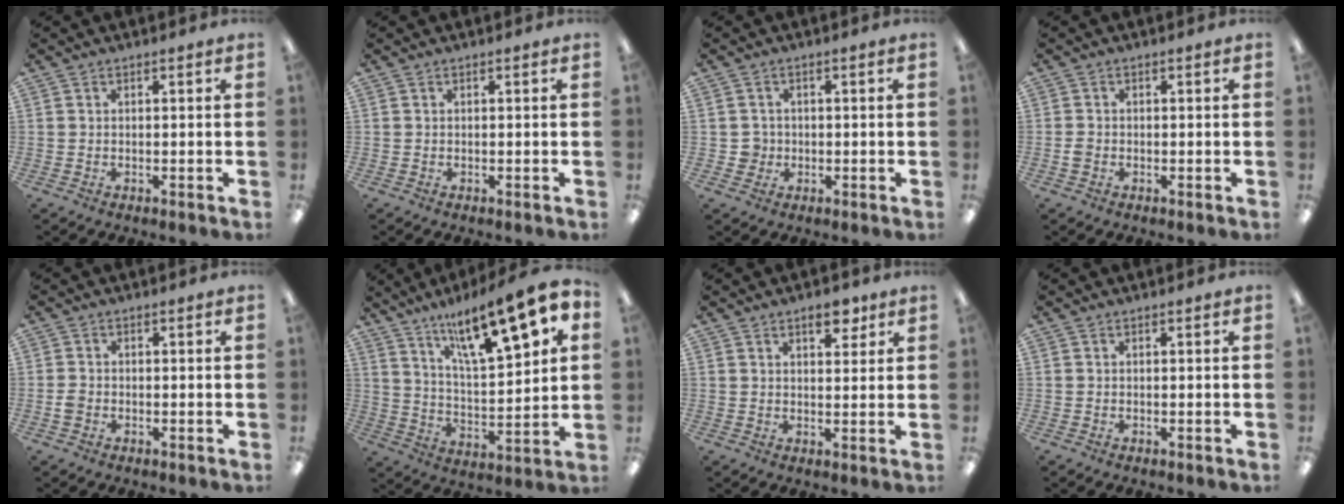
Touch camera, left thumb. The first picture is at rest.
{"total": 0.0}
{"total": 2.8, "force": [-0.3, 2.8, 0.4], "torque": [-0.010, 0.004, -0.009]}
{"total": 1.4, "force": [-0.5, 1.1, 0.7], "torque": [-0.013, 0.003, -0.011]}
{"total": 1.8, "force": [-0.7, 1.4, 0.9], "torque": [-0.017, 0.005, -0.015]}
{"total": 18.5, "force": [12.9, 4.6, 12.4], "torque": [-0.187, -0.088, 0.208]}
{"total": 5.3, "force": [3.4, 2.6, 3.2], "torque": [-0.021, -0.016, 0.052]}
{"total": 0.0}